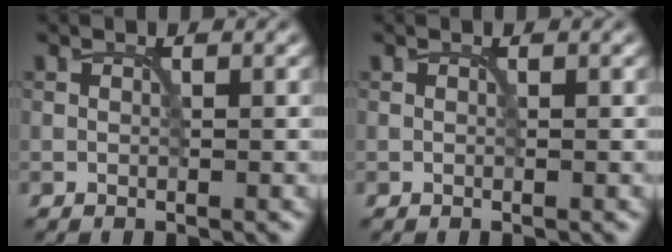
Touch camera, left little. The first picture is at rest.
{"total": 0.0}